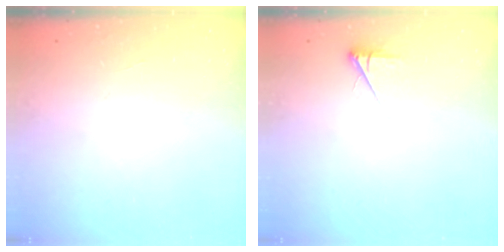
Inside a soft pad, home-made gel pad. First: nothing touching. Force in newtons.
{"total": 2.6, "press": 2.6, "slide": 0.4}